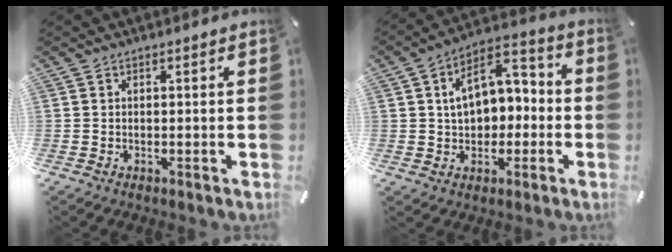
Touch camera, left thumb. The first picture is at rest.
{"total": 10.5, "force": [1.3, 8.4, 6.2], "torque": [-0.087, 0.001, 0.025]}